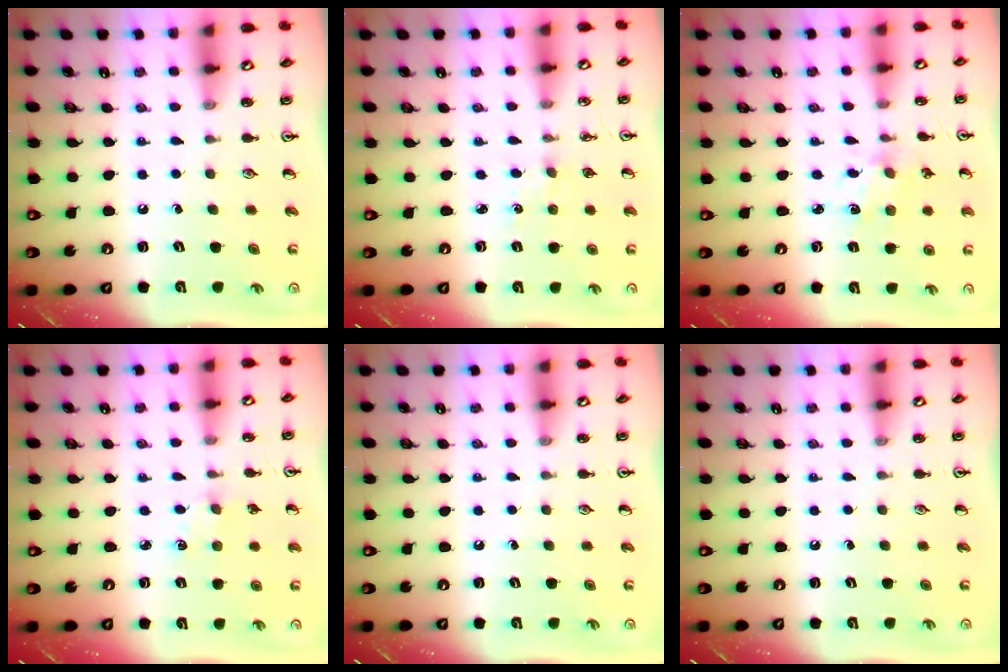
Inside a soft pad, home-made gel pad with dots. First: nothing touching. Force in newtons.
{"total": 1.4, "press": 1.4, "slide": 0.3}
{"total": 2.4, "press": 2.4, "slide": 0.0}
{"total": 1.7, "press": 1.7, "slide": 0.3}
{"total": 0.0}
{"total": 0.0}